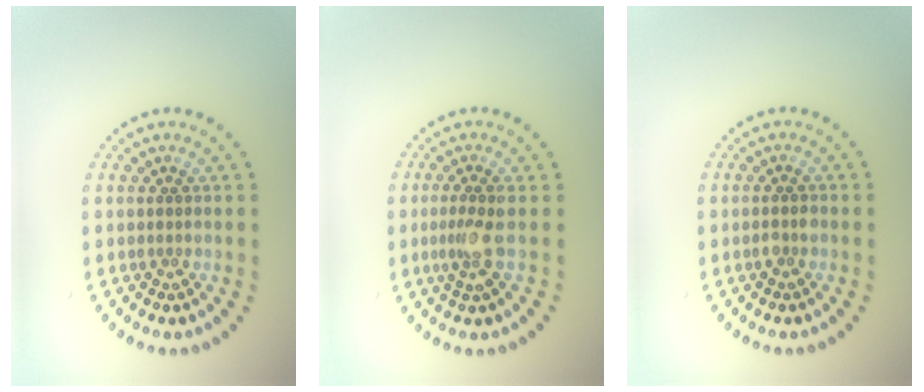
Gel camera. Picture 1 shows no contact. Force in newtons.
{"total": 2.1, "press": 1.5, "slide": 1.4}
{"total": 1.0, "press": 0.9, "slide": 0.4}